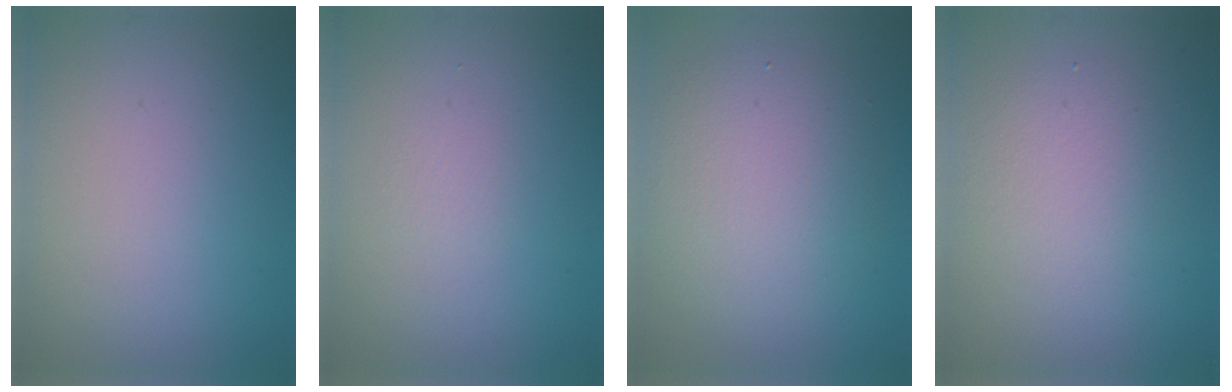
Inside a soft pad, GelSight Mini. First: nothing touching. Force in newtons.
{"total": 0.7, "press": 0.7, "slide": 0.1}
{"total": 4.7, "press": 4.7, "slide": 0.2}
{"total": 2.9, "press": 2.8, "slide": 0.2}